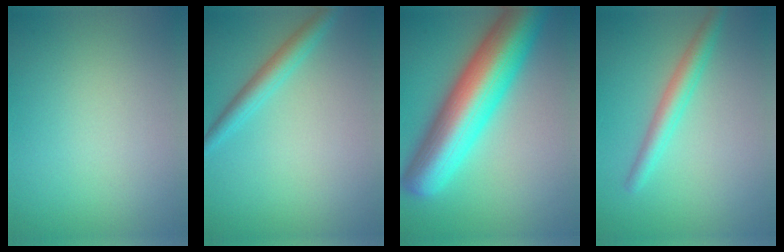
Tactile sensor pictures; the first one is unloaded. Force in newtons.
{"total": 2.6, "press": 2.5, "slide": 0.1}
{"total": 11.9, "press": 11.9, "slide": 0.4}
{"total": 2.7, "press": 2.7, "slide": 0.1}